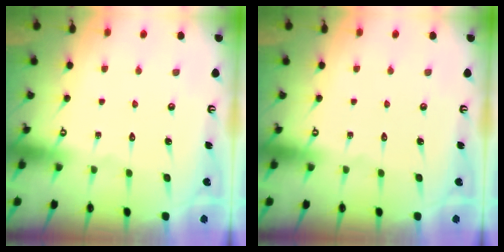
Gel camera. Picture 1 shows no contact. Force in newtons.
{"total": 0.0}